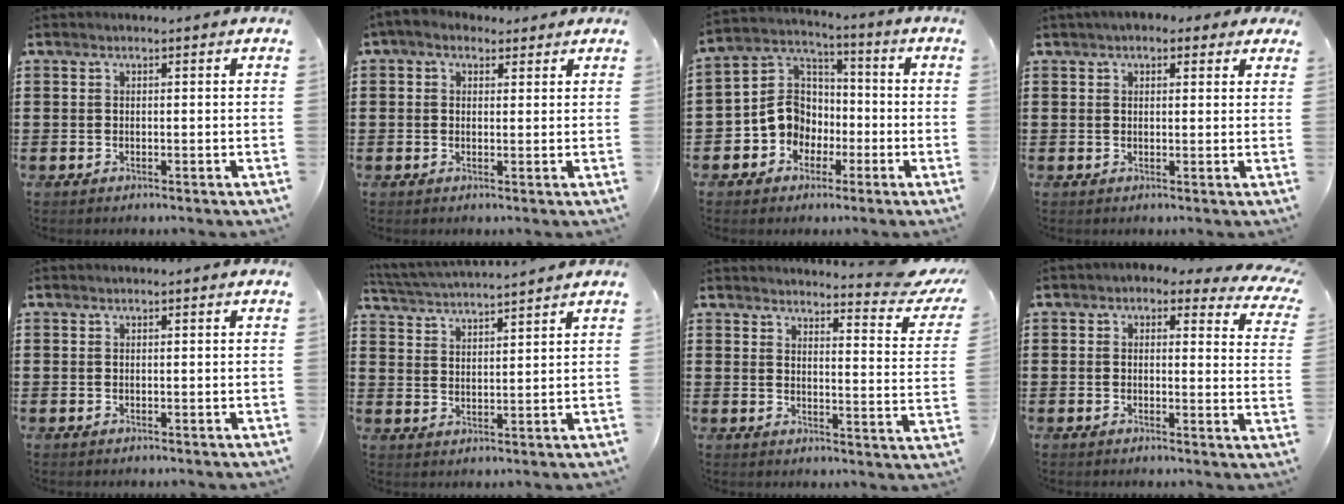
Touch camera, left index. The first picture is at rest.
{"total": 2.0, "force": [1.0, 1.5, 0.9], "torque": [-0.022, 0.010, 0.018]}
{"total": 8.3, "force": [-2.3, 7.6, 2.3], "torque": [-0.088, 0.010, -0.050]}
{"total": 2.6, "force": [1.7, 1.8, 0.9], "torque": [-0.019, 0.006, 0.027]}
{"total": 0.0}
{"total": 3.8, "force": [3.7, -0.5, 0.4], "torque": [-0.025, -0.024, 0.062]}
{"total": 4.7, "force": [4.1, -0.1, 2.3], "torque": [-0.039, -0.036, 0.062]}
{"total": 2.8, "force": [1.9, 1.6, 1.3], "torque": [-0.027, -0.005, 0.030]}